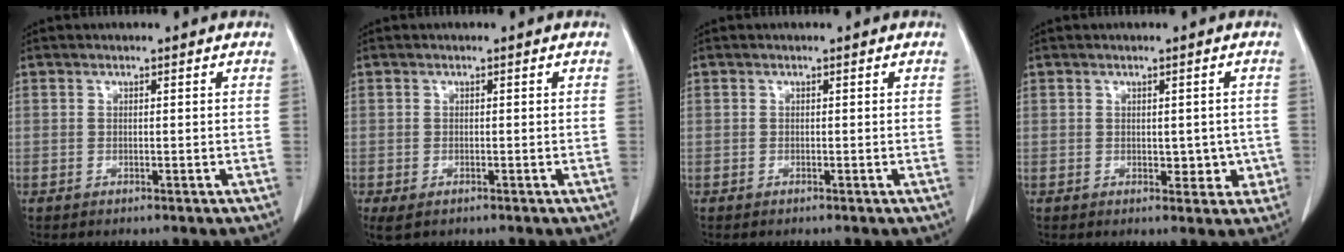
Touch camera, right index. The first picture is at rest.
{"total": 2.4, "force": [-1.3, 1.3, 1.6], "torque": [-0.038, -0.008, -0.014]}
{"total": 0.0}
{"total": 3.5, "force": [-0.4, 2.3, 2.7], "torque": [-0.023, 0.005, 0.002]}